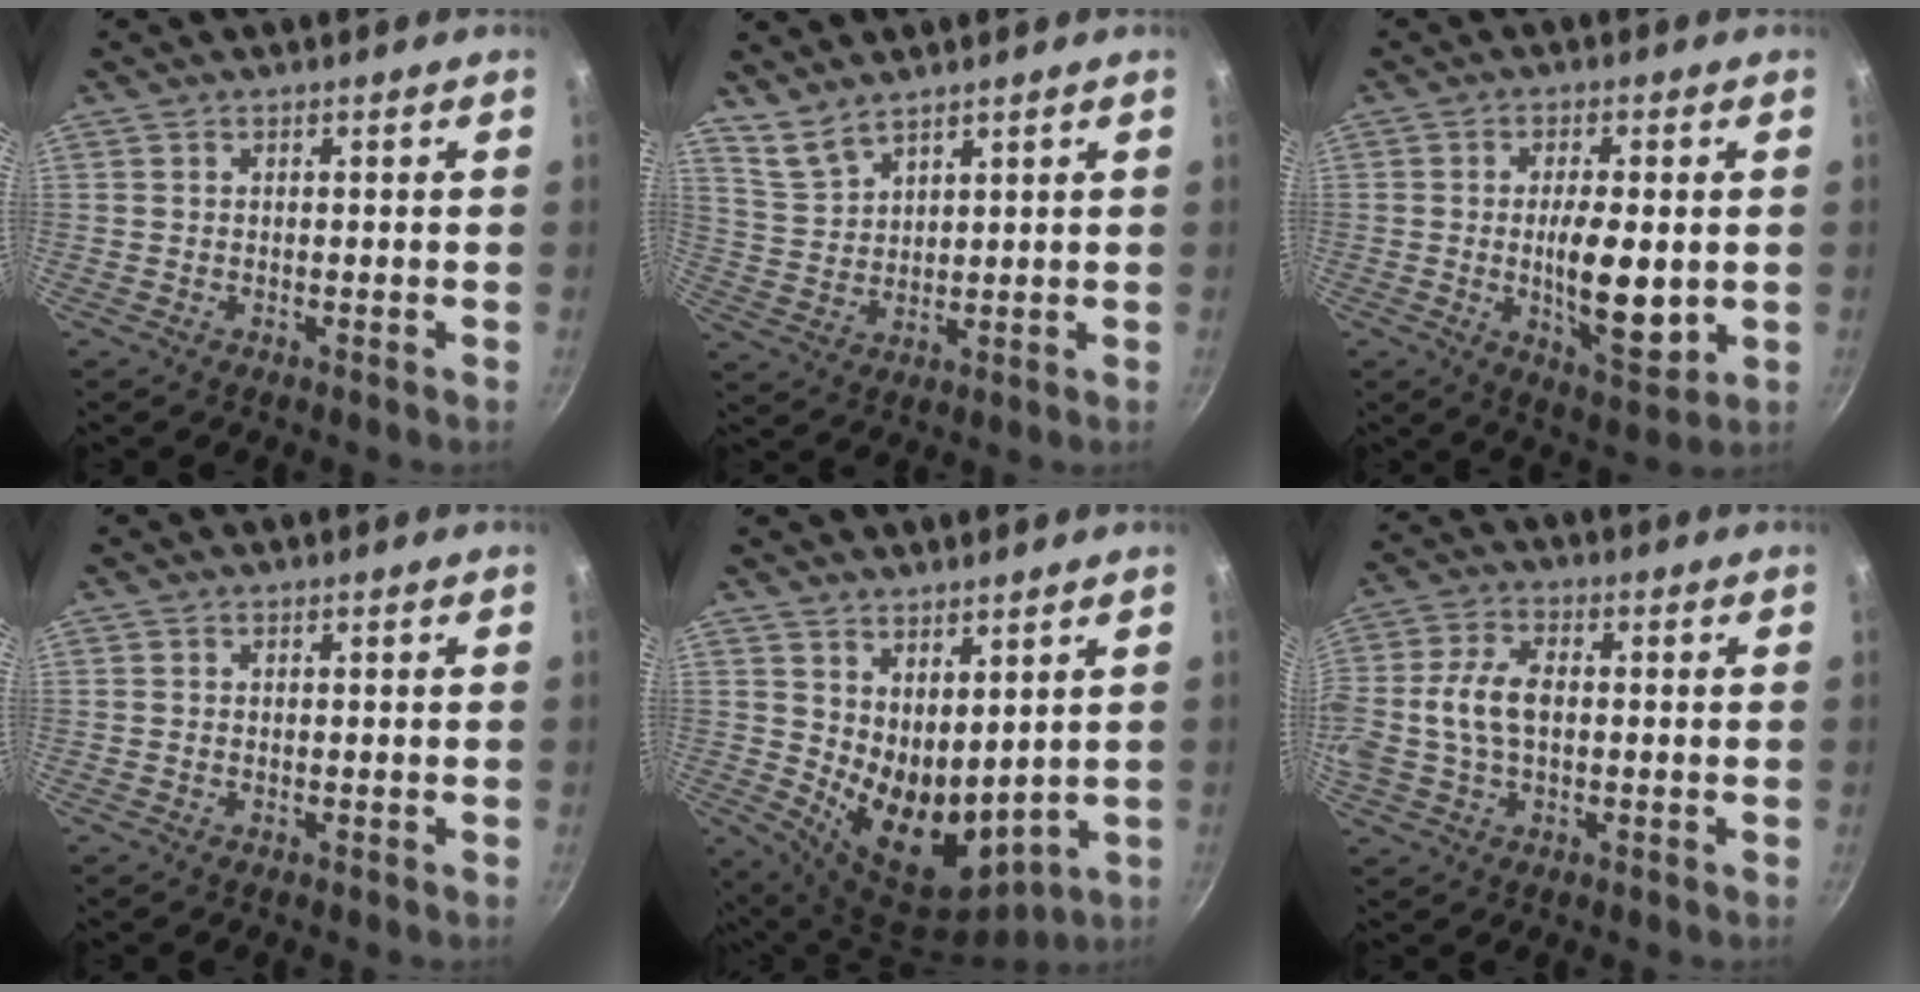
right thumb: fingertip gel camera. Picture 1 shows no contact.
{"total": 5.5, "force": [4.7, 1.9, 1.9], "torque": [-0.036, -0.022, 0.107]}
{"total": 11.4, "force": [-0.7, 4.3, 10.5], "torque": [-0.167, -0.015, -0.004]}
{"total": 0.0}
{"total": 12.3, "force": [4.0, 7.1, 9.2], "torque": [-0.113, -0.051, 0.093]}
{"total": 9.8, "force": [-0.2, 6.1, 7.6], "torque": [-0.151, 0.021, -0.014]}